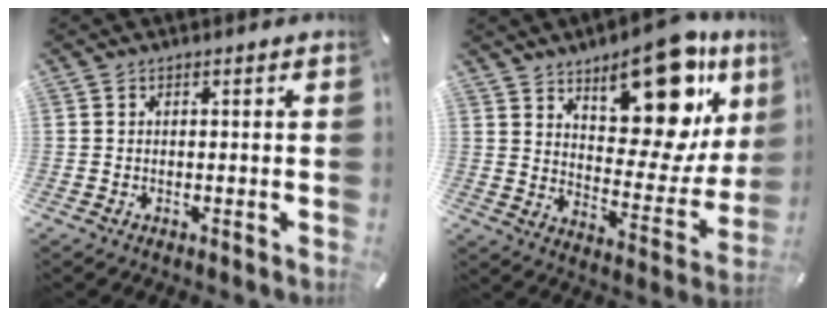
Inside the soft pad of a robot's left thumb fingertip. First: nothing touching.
{"total": 21.8, "force": [13.8, 10.5, 13.2], "torque": [-0.154, -0.105, 0.227]}